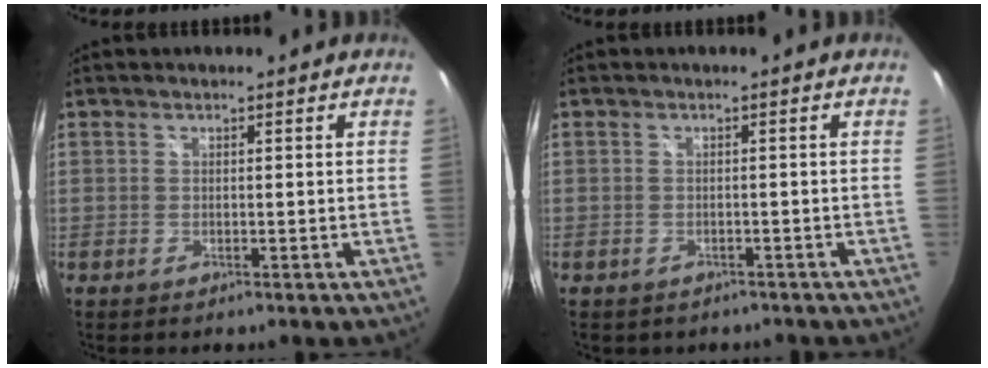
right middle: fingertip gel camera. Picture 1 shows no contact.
{"total": 2.6, "force": [-1.9, 1.6, 0.7], "torque": [-0.017, -0.006, -0.020]}